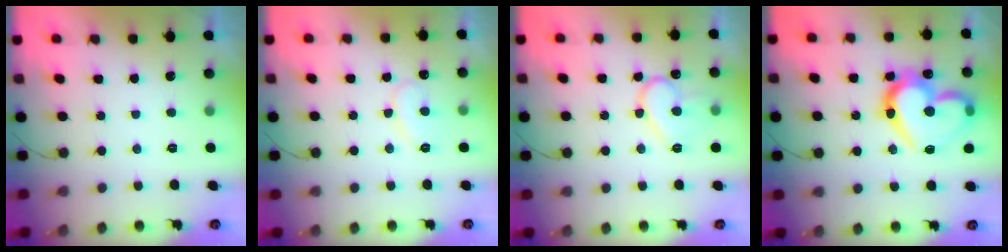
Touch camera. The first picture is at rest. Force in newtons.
{"total": 8.8, "press": 8.8, "slide": 0.7}
{"total": 11.8, "press": 11.7, "slide": 1.0}
{"total": 22.6, "press": 22.5, "slide": 2.7}